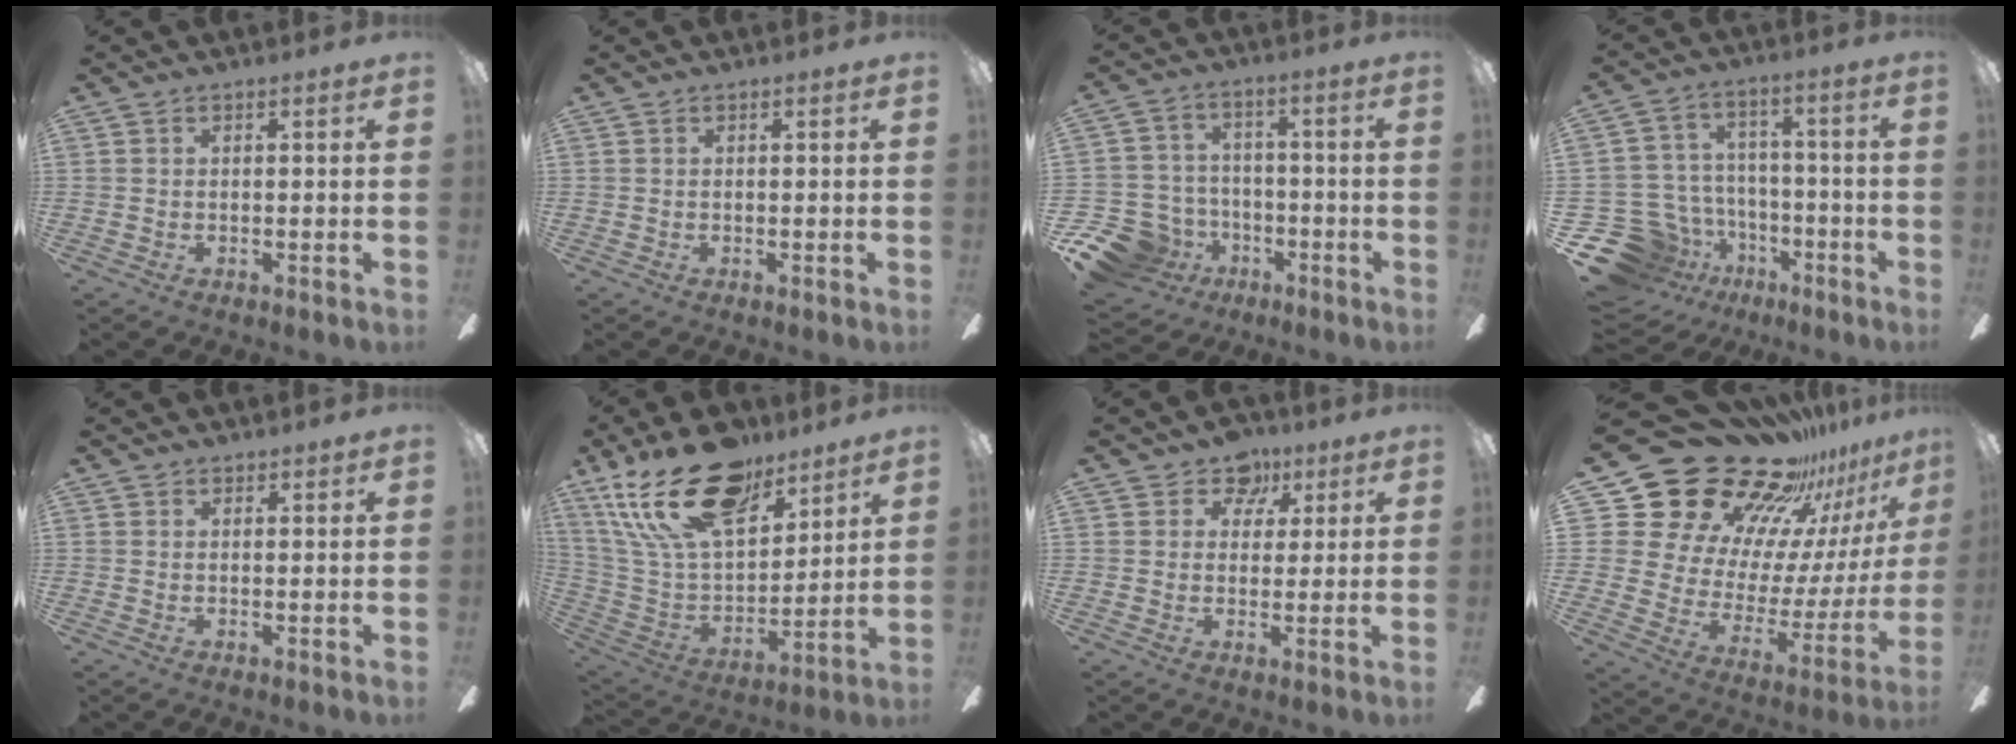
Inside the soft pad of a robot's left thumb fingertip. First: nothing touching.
{"total": 0.0}
{"total": 14.1, "force": [-7.0, 10.9, 5.5], "torque": [-0.140, 0.048, -0.115]}
{"total": 15.4, "force": [-8.4, 12.0, 4.6], "torque": [-0.128, 0.052, -0.119]}
{"total": 1.4, "force": [1.2, 0.7, 0.0], "torque": [0.007, -0.003, 0.022]}
{"total": 25.0, "force": [16.4, 12.4, 14.2], "torque": [-0.276, -0.096, 0.292]}
{"total": 7.0, "force": [3.9, 5.4, 2.2], "torque": [-0.025, -0.015, 0.067]}
{"total": 29.8, "force": [23.5, 14.6, 11.1], "torque": [-0.147, -0.212, 0.450]}